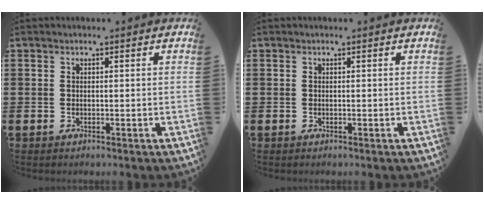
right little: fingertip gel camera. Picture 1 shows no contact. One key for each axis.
{"total": 0.0}